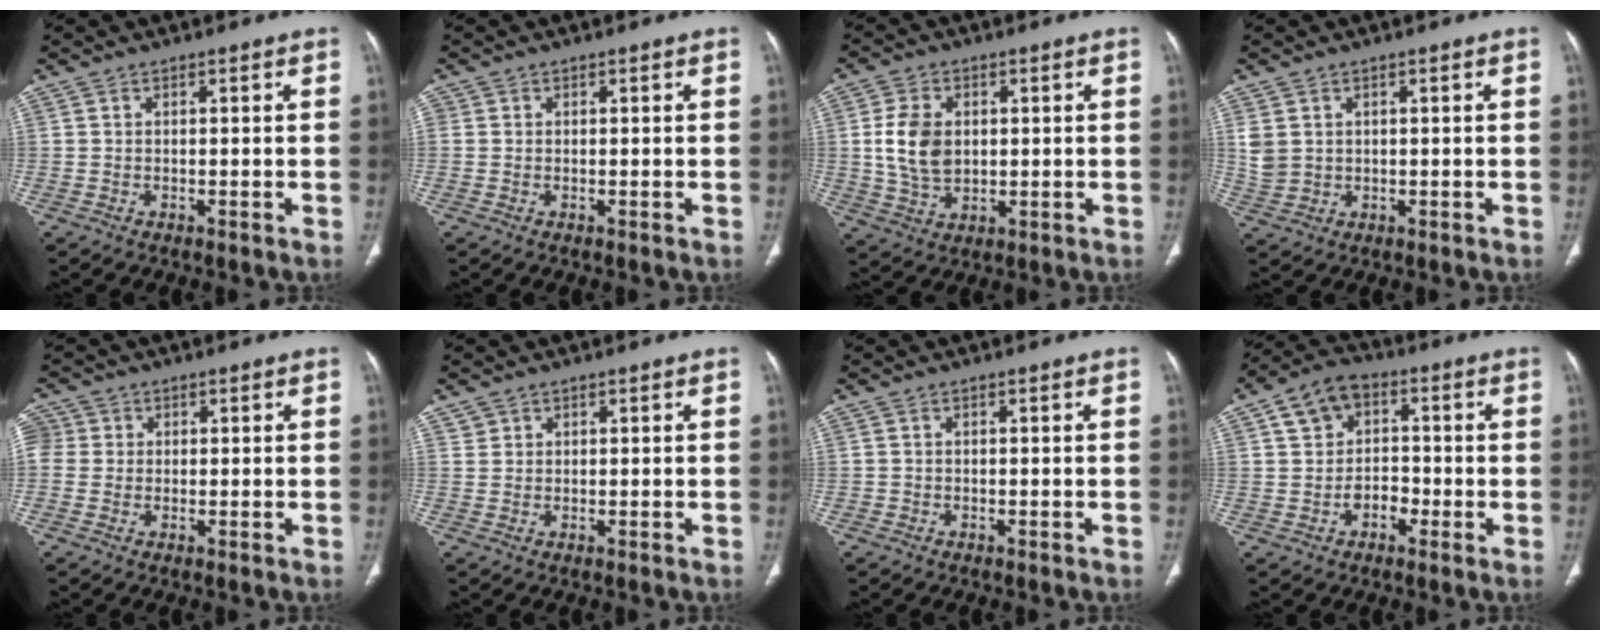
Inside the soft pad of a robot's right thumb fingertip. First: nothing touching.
{"total": 0.7, "force": [0.1, 0.7, 0.2], "torque": [0.004, 0.001, 0.000]}
{"total": 9.3, "force": [0.8, 6.6, 6.5], "torque": [-0.112, -0.003, 0.022]}
{"total": 4.1, "force": [1.0, 3.4, 2.0], "torque": [-0.041, -0.004, 0.031]}
{"total": 5.2, "force": [0.7, 4.9, 1.6], "torque": [-0.026, 0.014, 0.010]}
{"total": 1.2, "force": [0.7, 1.0, -0.1], "torque": [0.017, -0.002, 0.008]}
{"total": 0.6, "force": [-0.4, 0.4, 0.0], "torque": [-0.003, 0.003, -0.011]}
{"total": 8.8, "force": [-0.6, 7.1, 5.1], "torque": [-0.058, 0.019, -0.025]}